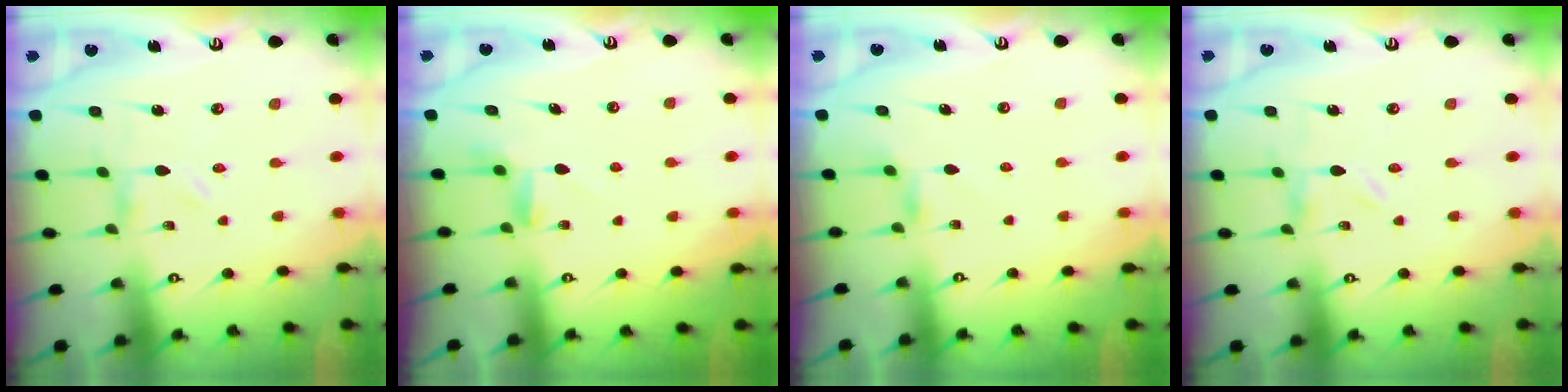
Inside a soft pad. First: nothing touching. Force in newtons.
{"total": 2.6, "press": 2.6, "slide": 0.4}
{"total": 3.1, "press": 3.1, "slide": 0.6}
{"total": 0.0}